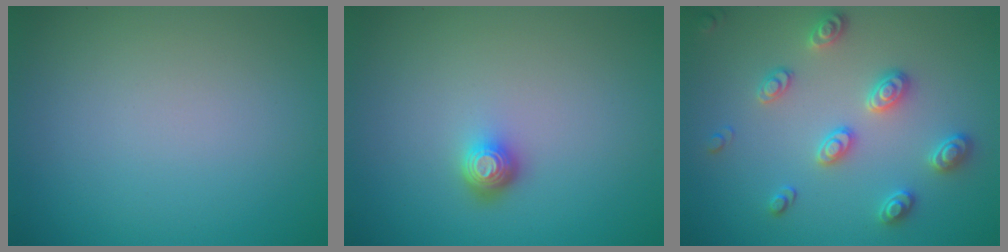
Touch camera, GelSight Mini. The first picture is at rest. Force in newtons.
{"total": 1.8, "press": 1.3, "slide": 1.2}
{"total": 3.0, "press": 2.9, "slide": 0.6}